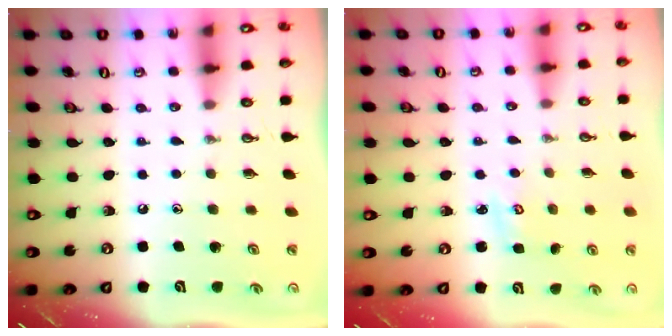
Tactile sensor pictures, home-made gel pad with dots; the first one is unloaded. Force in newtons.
{"total": 2.6, "press": 2.6, "slide": 0.3}